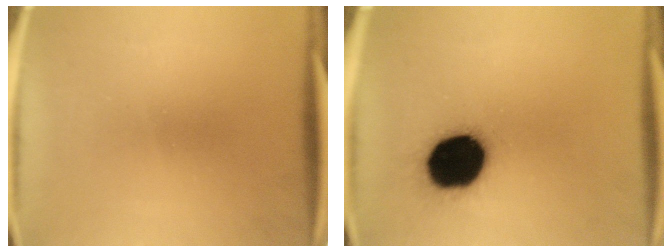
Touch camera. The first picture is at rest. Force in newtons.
{"total": 19.0}